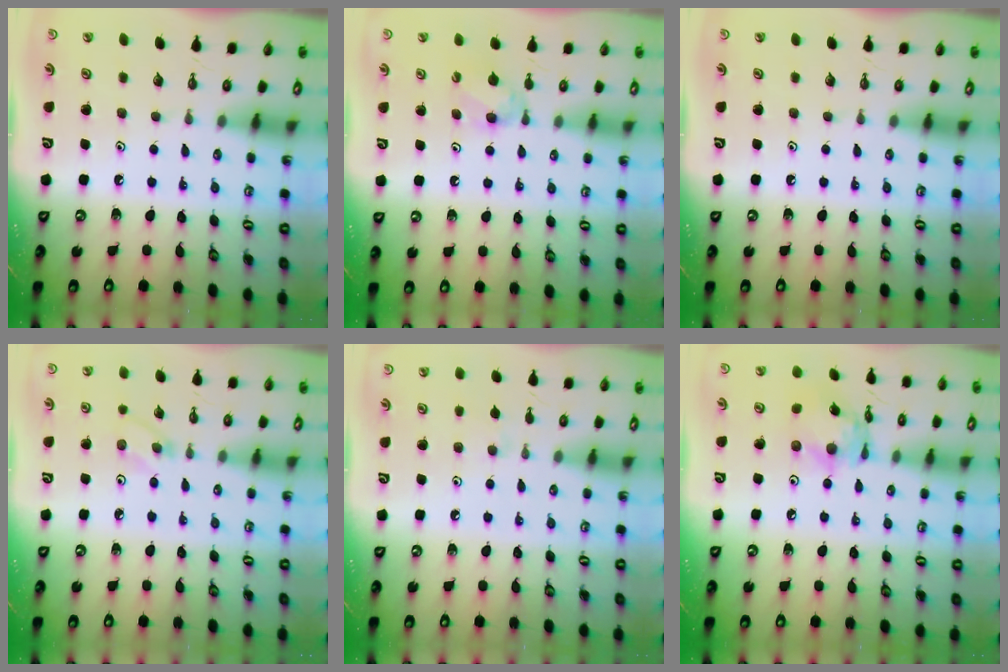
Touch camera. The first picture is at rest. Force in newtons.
{"total": 4.1, "press": 3.9, "slide": 0.9}
{"total": 0.0}
{"total": 3.0, "press": 3.0, "slide": 0.4}
{"total": 2.9, "press": 2.9, "slide": 0.4}
{"total": 11.0, "press": 11.0, "slide": 0.8}